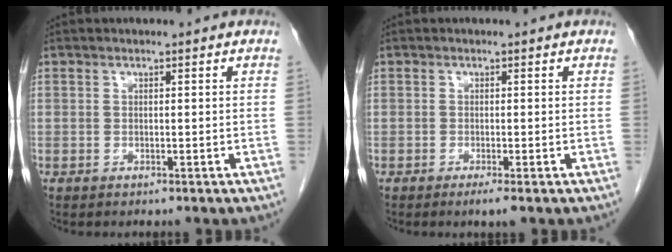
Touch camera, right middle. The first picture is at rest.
{"total": 1.4, "force": [-0.8, -0.1, 1.1], "torque": [-0.019, -0.004, -0.014]}